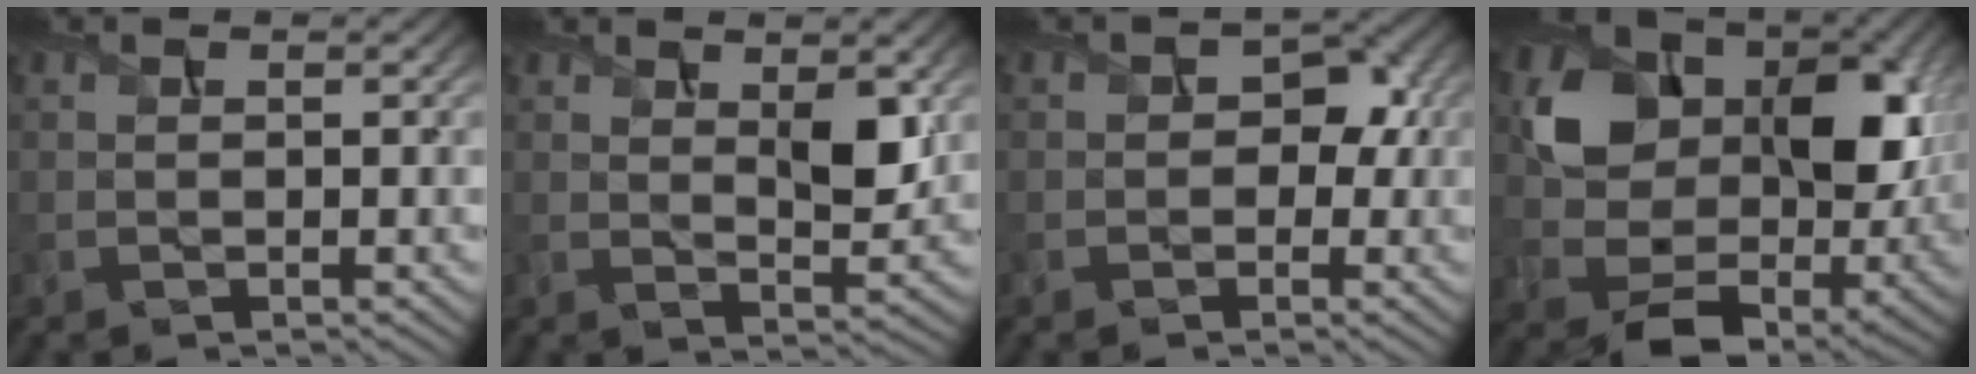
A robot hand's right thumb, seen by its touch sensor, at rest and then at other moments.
{"total": 5.0, "force": [2.1, 2.1, 4.0], "torque": [-0.067, -0.010, 0.040]}
{"total": 3.8, "force": [0.0, 3.1, 2.3], "torque": [-0.013, 0.004, -0.007]}
{"total": 14.7, "force": [2.6, 11.0, 9.4], "torque": [-0.154, -0.013, 0.052]}